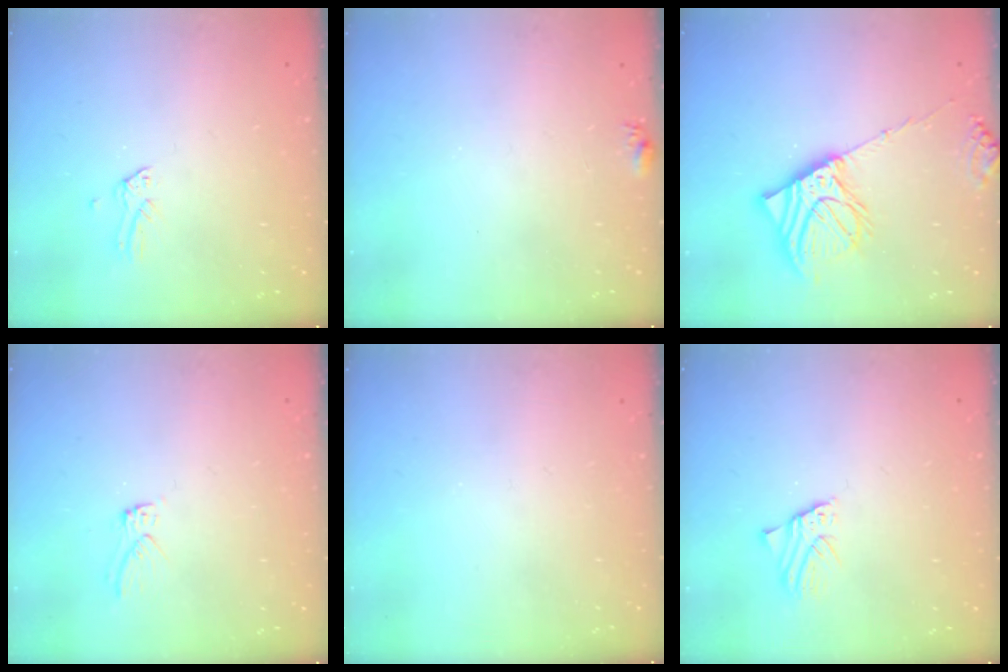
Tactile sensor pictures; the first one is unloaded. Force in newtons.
{"total": 5.0, "press": 4.9, "slide": 0.6}
{"total": 15.9, "press": 15.6, "slide": 2.8}
{"total": 4.1, "press": 4.1, "slide": 0.4}
{"total": 0.0}
{"total": 1.8, "press": 1.8, "slide": 0.2}